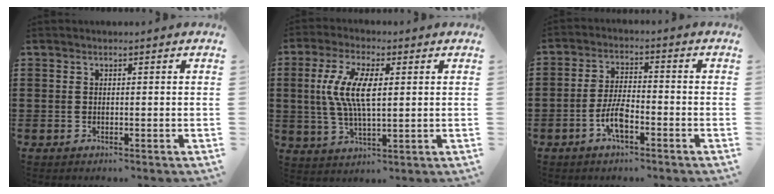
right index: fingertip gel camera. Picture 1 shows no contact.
{"total": 8.7, "force": [1.1, 3.3, 8.0], "torque": [-0.173, 0.004, 0.013]}
{"total": 5.5, "force": [-2.6, 2.0, 4.4], "torque": [-0.108, -0.001, -0.057]}